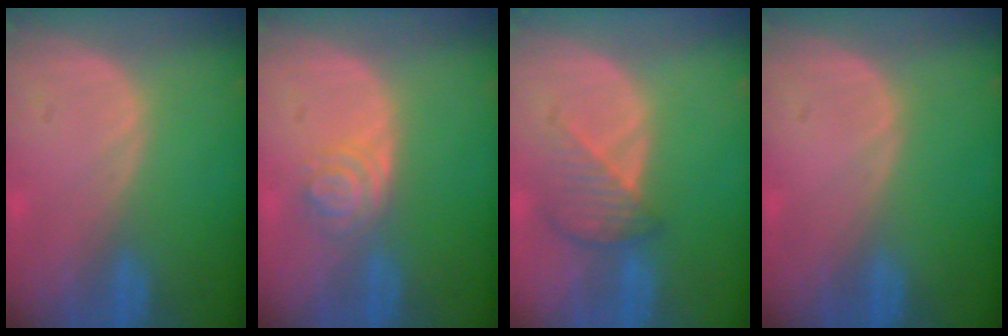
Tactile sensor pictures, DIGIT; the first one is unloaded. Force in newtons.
{"total": 4.2, "press": 3.7, "slide": 2.0}
{"total": 4.6, "press": 4.2, "slide": 1.8}
{"total": 0.0}